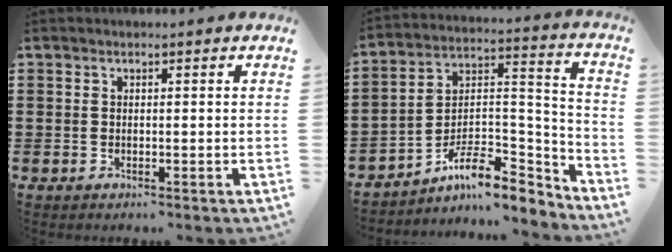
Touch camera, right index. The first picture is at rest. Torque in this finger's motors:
{"motor_torque": [-1.13, 0.81, -1.06, -0.21]}